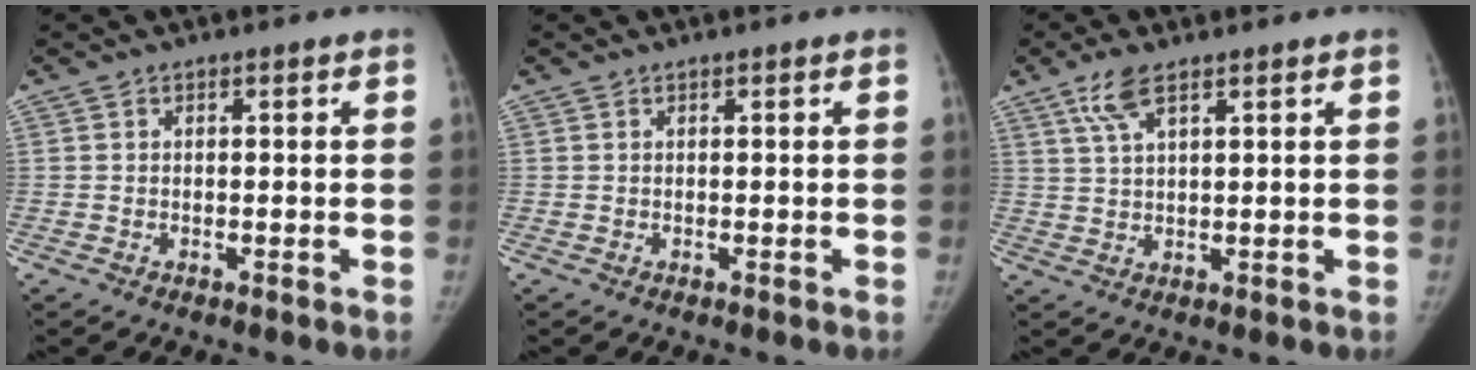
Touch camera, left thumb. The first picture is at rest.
{"total": 0.0}
{"total": 5.0, "force": [3.1, 1.7, 3.5], "torque": [-0.073, -0.003, 0.066]}